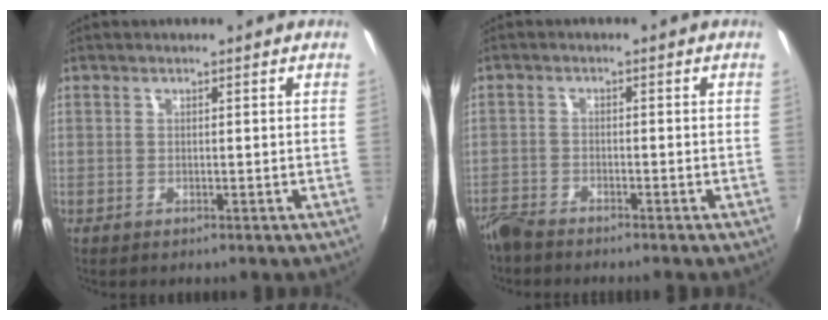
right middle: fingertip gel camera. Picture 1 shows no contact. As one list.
[{"total": 4.8, "force": [-4.4, 1.3, 1.4], "torque": [-0.044, -0.016, -0.087]}]